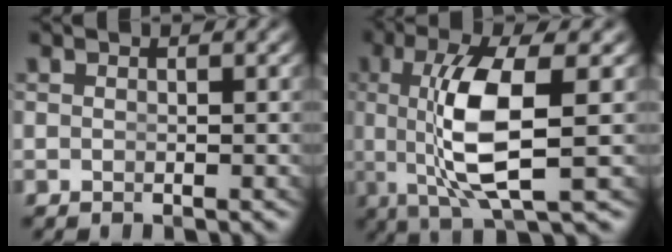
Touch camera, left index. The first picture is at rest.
{"total": 7.6, "force": [0.2, 1.5, 7.4], "torque": [-0.150, -0.014, 0.016]}